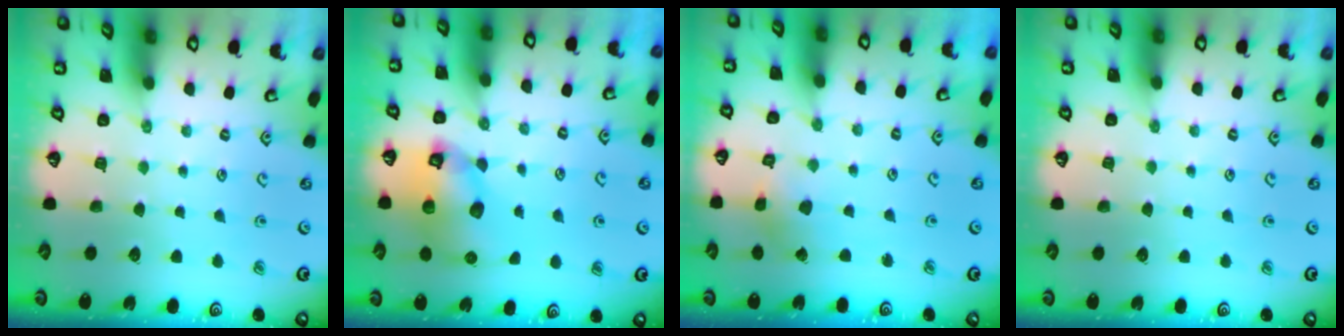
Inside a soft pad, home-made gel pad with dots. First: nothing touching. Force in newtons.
{"total": 11.1, "press": 11.0, "slide": 1.5}
{"total": 2.7, "press": 2.7, "slide": 0.2}
{"total": 0.0}